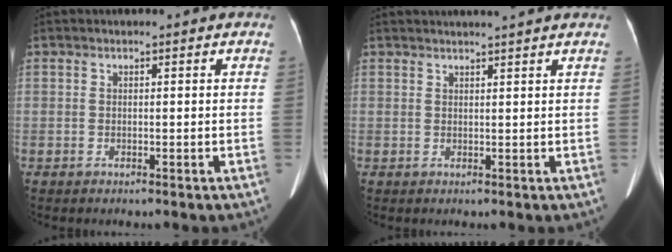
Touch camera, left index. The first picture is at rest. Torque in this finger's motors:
{"motor_torque": [0.09, -0.11, 0.07, 0.07]}